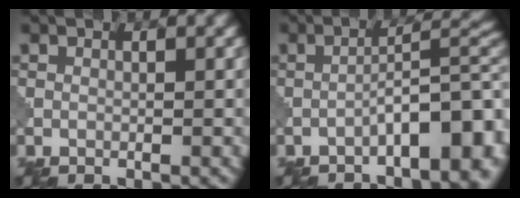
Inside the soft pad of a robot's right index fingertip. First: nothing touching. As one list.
[{"total": 8.3, "force": [-3.7, 2.4, 7.0], "torque": [-0.098, 0.011, -0.054]}]